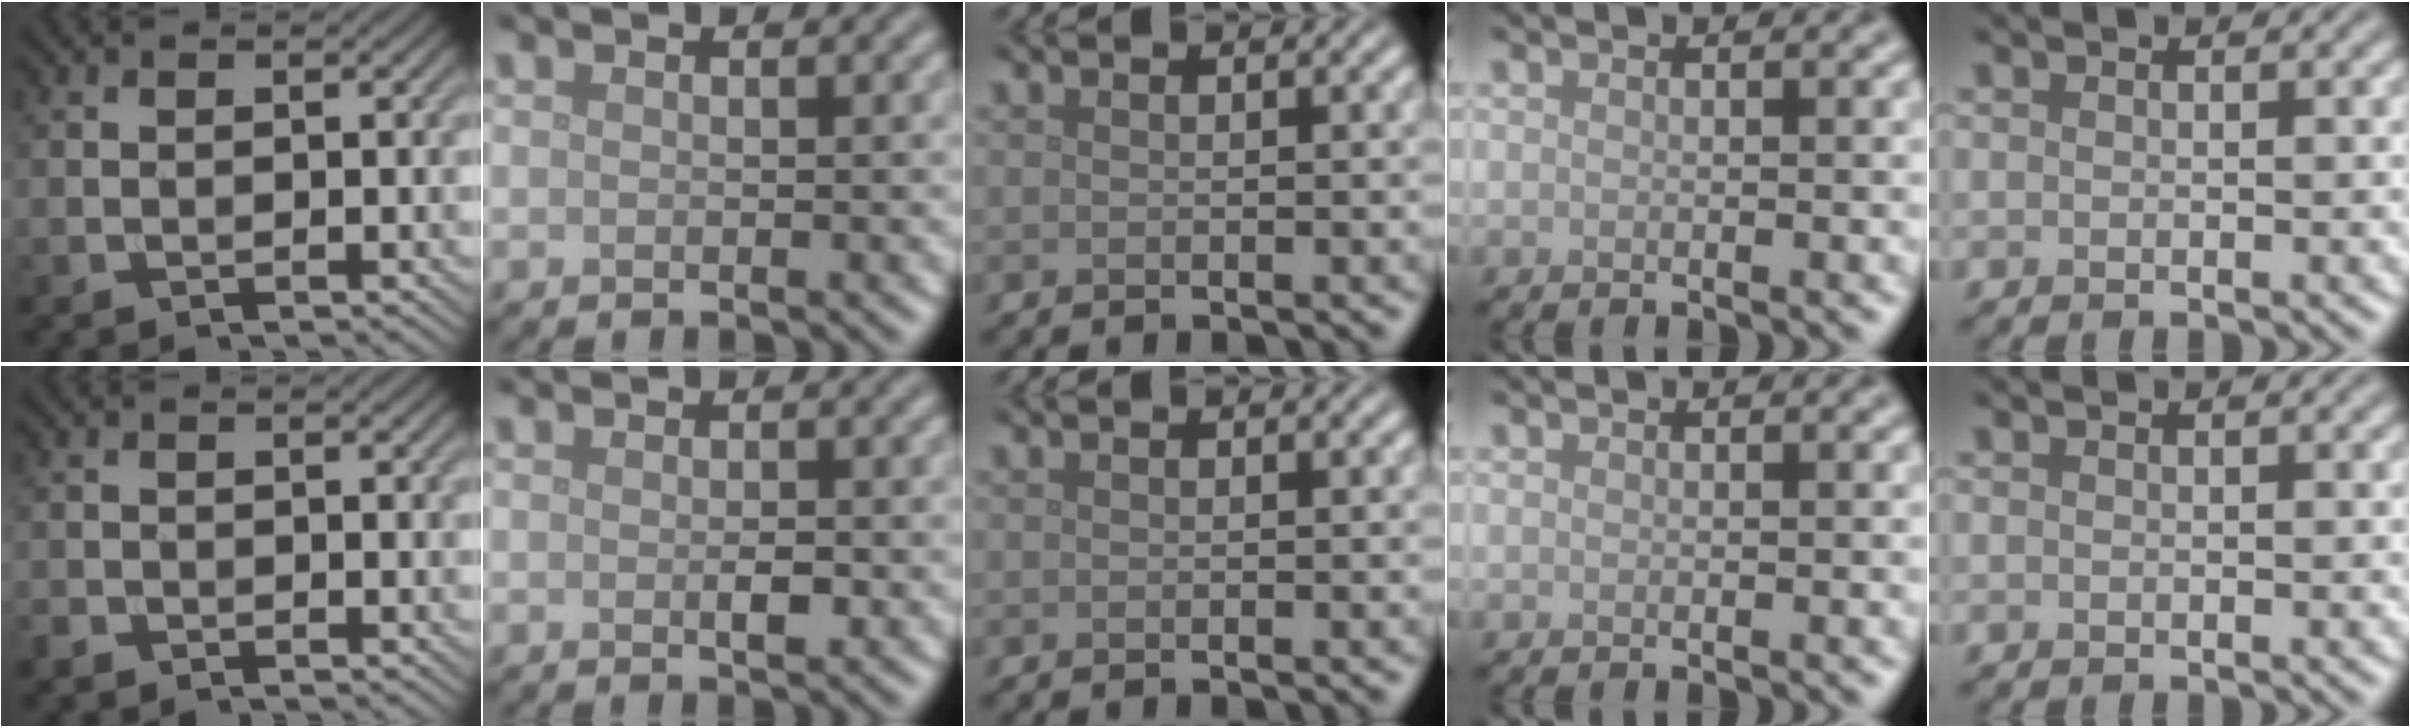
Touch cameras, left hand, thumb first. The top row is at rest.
{"thumb": {"total": 1.1, "force": [-0.9, 0.6, 0.3], "torque": [-0.006, -0.003, -0.022]}, "index": {"total": 1.2, "force": [-0.2, 0.5, 1.1], "torque": [-0.020, -0.002, -0.001]}}